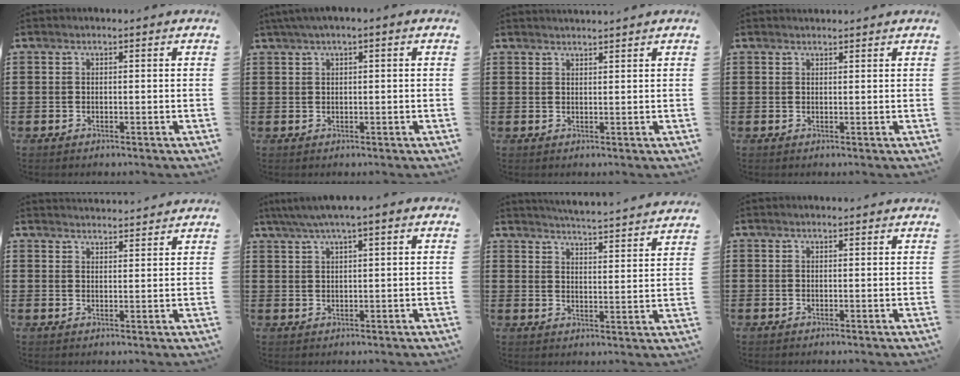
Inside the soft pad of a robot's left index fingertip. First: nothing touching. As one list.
[{"total": 1.4, "force": [0.1, 0.2, 1.4], "torque": [-0.023, 0.000, 0.001]}, {"total": 1.2, "force": [1.2, -0.2, 0.0], "torque": [-0.001, -0.001, 0.024]}, {"total": 0.9, "force": [0.9, 0.1, 0.1], "torque": [-0.003, -0.001, 0.019]}, {"total": 2.5, "force": [2.5, -0.2, -0.2], "torque": [-0.004, -0.008, 0.048]}, {"total": 3.1, "force": [1.8, 0.2, 2.6], "torque": [-0.053, 0.002, 0.031]}, {"total": 4.5, "force": [4.4, -0.8, 0.5], "torque": [-0.029, -0.037, 0.073]}, {"total": 0.6, "force": [0.5, 0.1, 0.3], "torque": [-0.007, 0.000, 0.010]}]